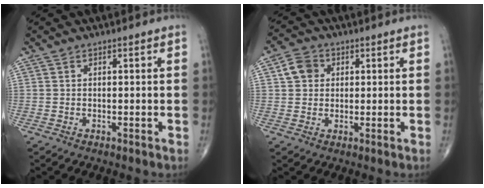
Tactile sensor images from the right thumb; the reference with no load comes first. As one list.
[{"total": 4.8, "force": [1.2, 4.1, 2.2], "torque": [-0.027, 0.005, 0.016]}]